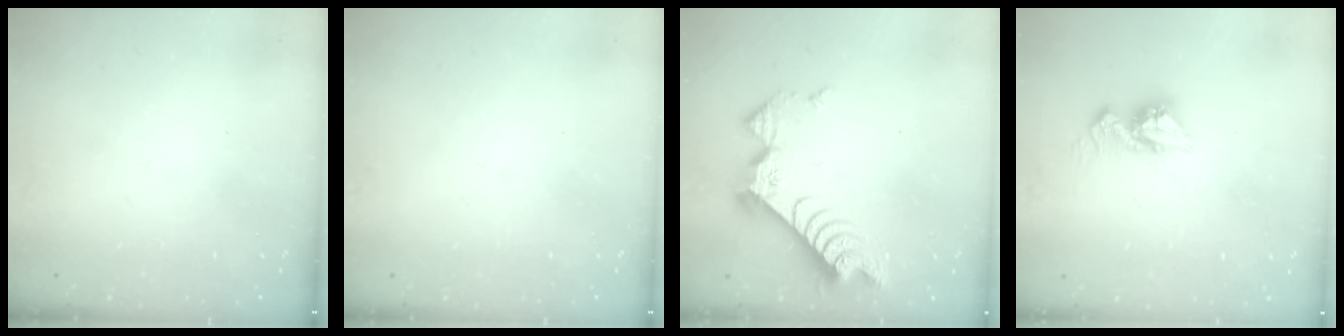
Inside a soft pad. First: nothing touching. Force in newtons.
{"total": 0.0}
{"total": 10.4, "press": 10.4, "slide": 1.1}
{"total": 9.3, "press": 9.3, "slide": 0.6}